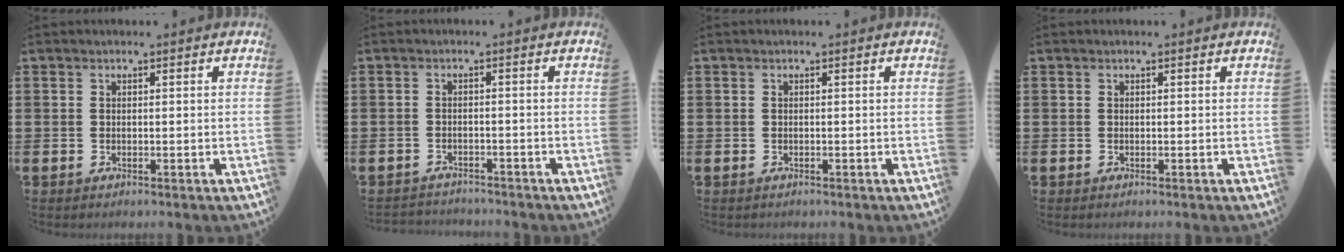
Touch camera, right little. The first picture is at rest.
{"total": 1.6, "force": [-1.5, 0.2, -0.2], "torque": [-0.001, 0.004, -0.035]}
{"total": 0.0}
{"total": 0.0}